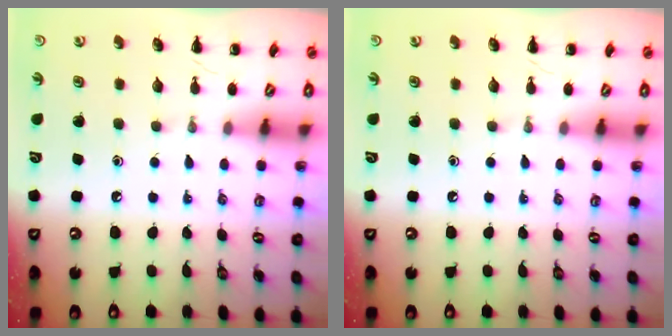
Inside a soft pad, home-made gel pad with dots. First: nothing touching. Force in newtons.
{"total": 0.0}